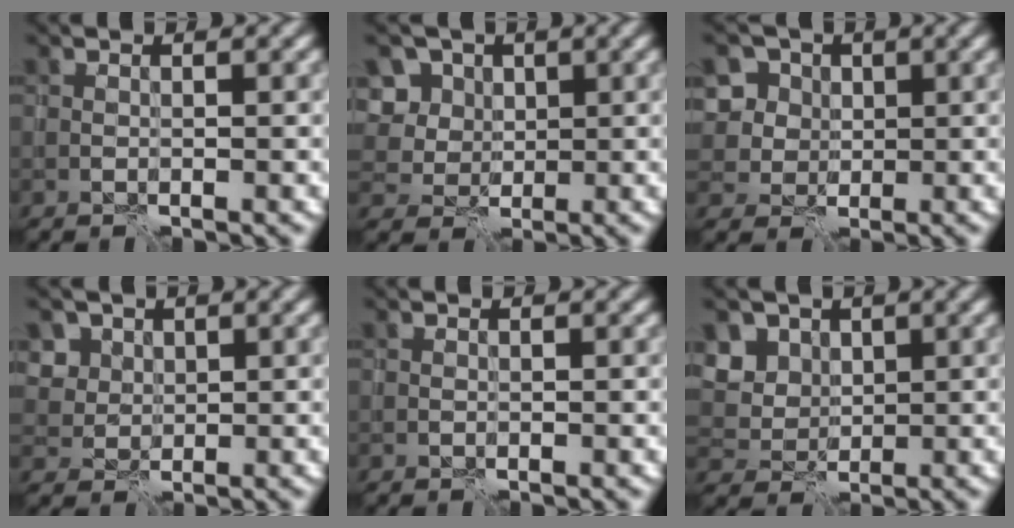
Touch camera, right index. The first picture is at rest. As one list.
[{"total": 7.8, "force": [3.1, 6.4, 3.1], "torque": [-0.067, 0.019, 0.038]}, {"total": 7.7, "force": [2.8, 6.5, 2.8], "torque": [-0.059, 0.017, 0.033]}, {"total": 4.1, "force": [2.3, 3.2, 1.2], "torque": [-0.043, -0.002, 0.055]}, {"total": 0.0}, {"total": 4.5, "force": [2.2, 3.6, 1.6], "torque": [-0.051, -0.003, 0.052]}]